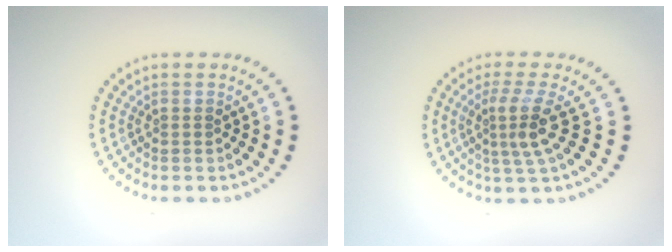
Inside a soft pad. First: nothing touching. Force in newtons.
{"total": 3.3, "press": 2.3, "slide": 2.4}